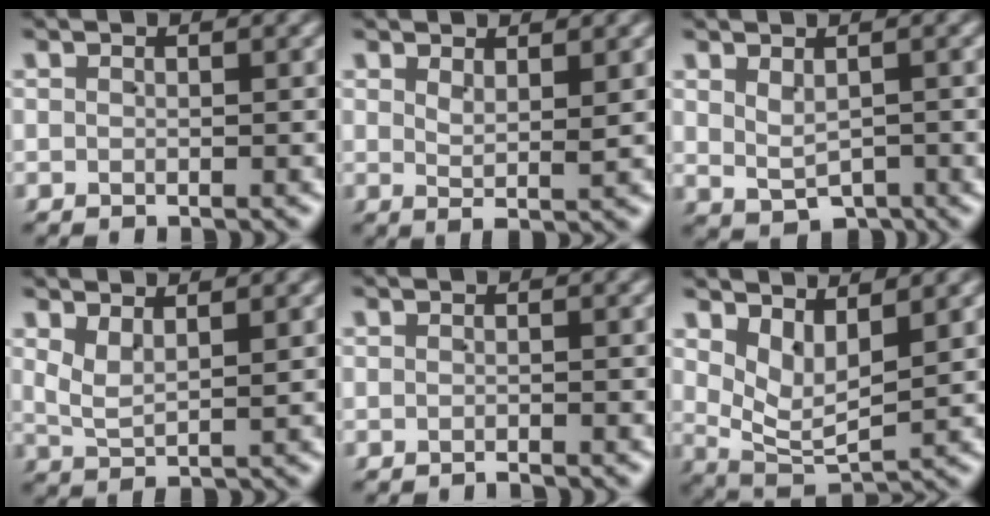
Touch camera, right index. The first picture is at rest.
{"total": 1.8, "force": [1.2, -0.2, 1.3], "torque": [-0.023, -0.009, 0.028]}
{"total": 2.2, "force": [-0.2, 1.4, 1.7], "torque": [-0.021, -0.013, 0.009]}
{"total": 2.3, "force": [1.5, 1.1, 1.4], "torque": [-0.040, -0.009, 0.033]}
{"total": 0.6, "force": [-0.6, 0.0, 0.0], "torque": [0.001, 0.001, -0.013]}
{"total": 5.6, "force": [1.8, 3.7, 3.7], "torque": [-0.079, -0.014, 0.034]}